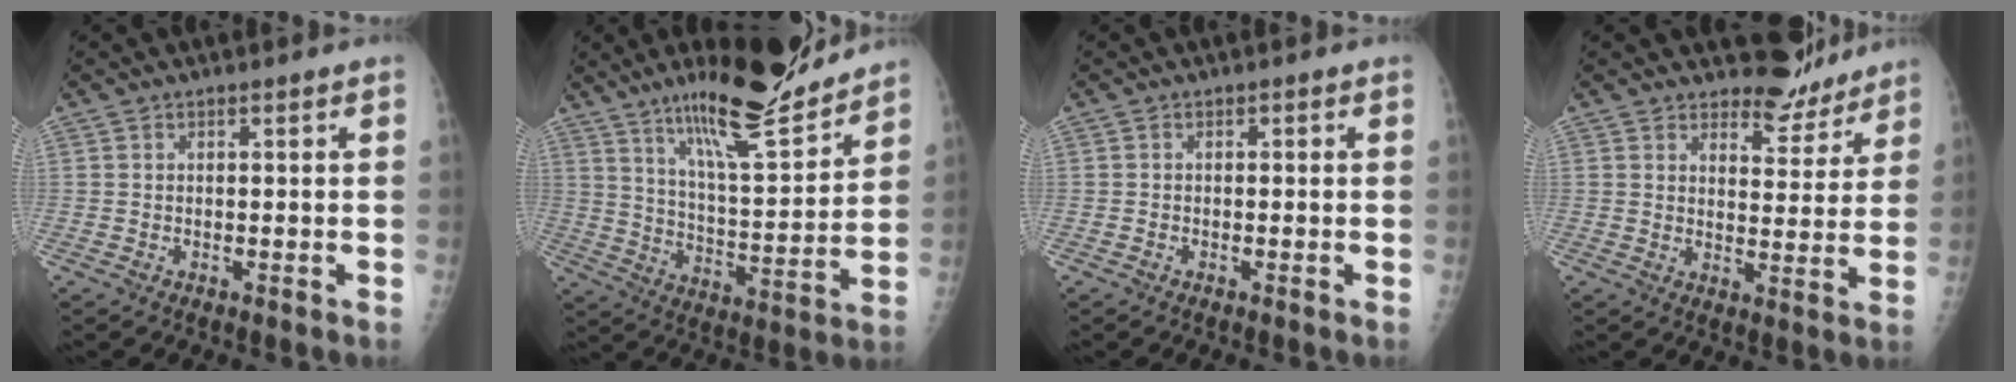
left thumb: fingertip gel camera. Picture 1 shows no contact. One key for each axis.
{"total": 17.8, "fx": 14.0, "fy": 3.1, "fz": 10.6, "tx": -0.139, "ty": -0.093, "tz": 0.234}
{"total": 0.5, "fx": -0.3, "fy": 0.4, "fz": 0.1, "tx": 0.001, "ty": 0.003, "tz": -0.010}
{"total": 6.6, "fx": 6.1, "fy": 2.5, "fz": 0.4, "tx": 0.020, "ty": -0.057, "tz": 0.086}